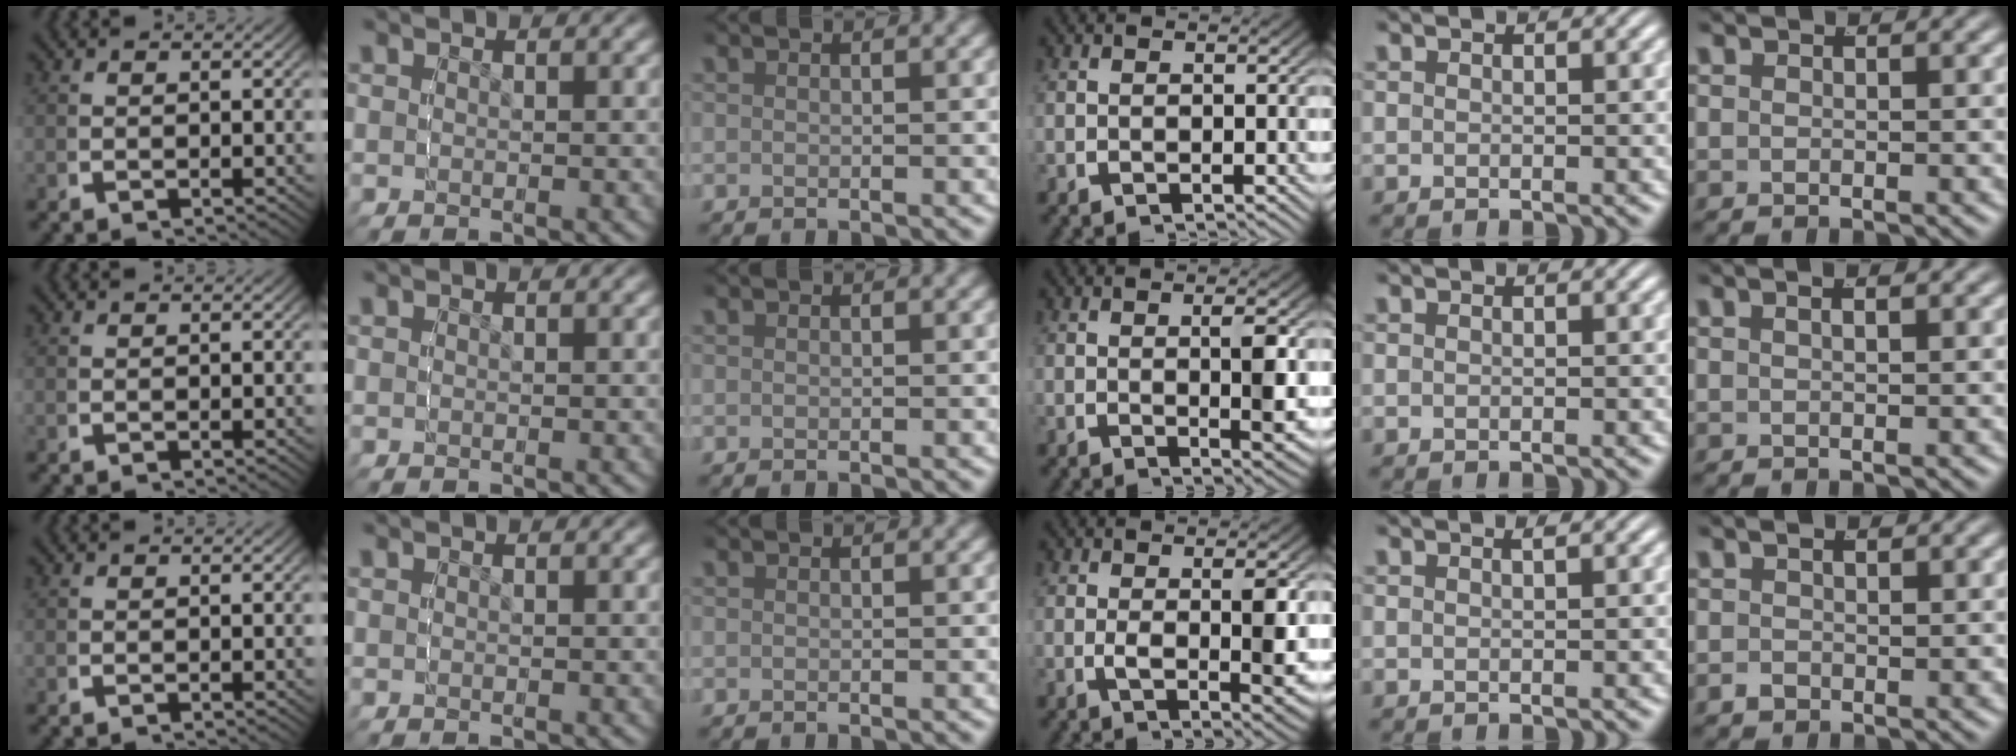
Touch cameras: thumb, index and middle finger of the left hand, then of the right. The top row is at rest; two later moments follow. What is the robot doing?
{"motion": "grasp_and_lifting", "object": "sponge"}